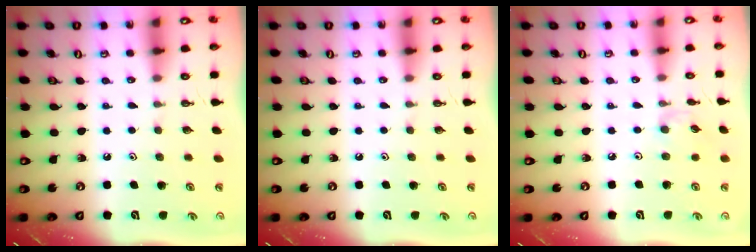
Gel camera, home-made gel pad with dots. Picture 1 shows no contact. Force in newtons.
{"total": 0.0}
{"total": 1.3, "press": 1.2, "slide": 0.4}